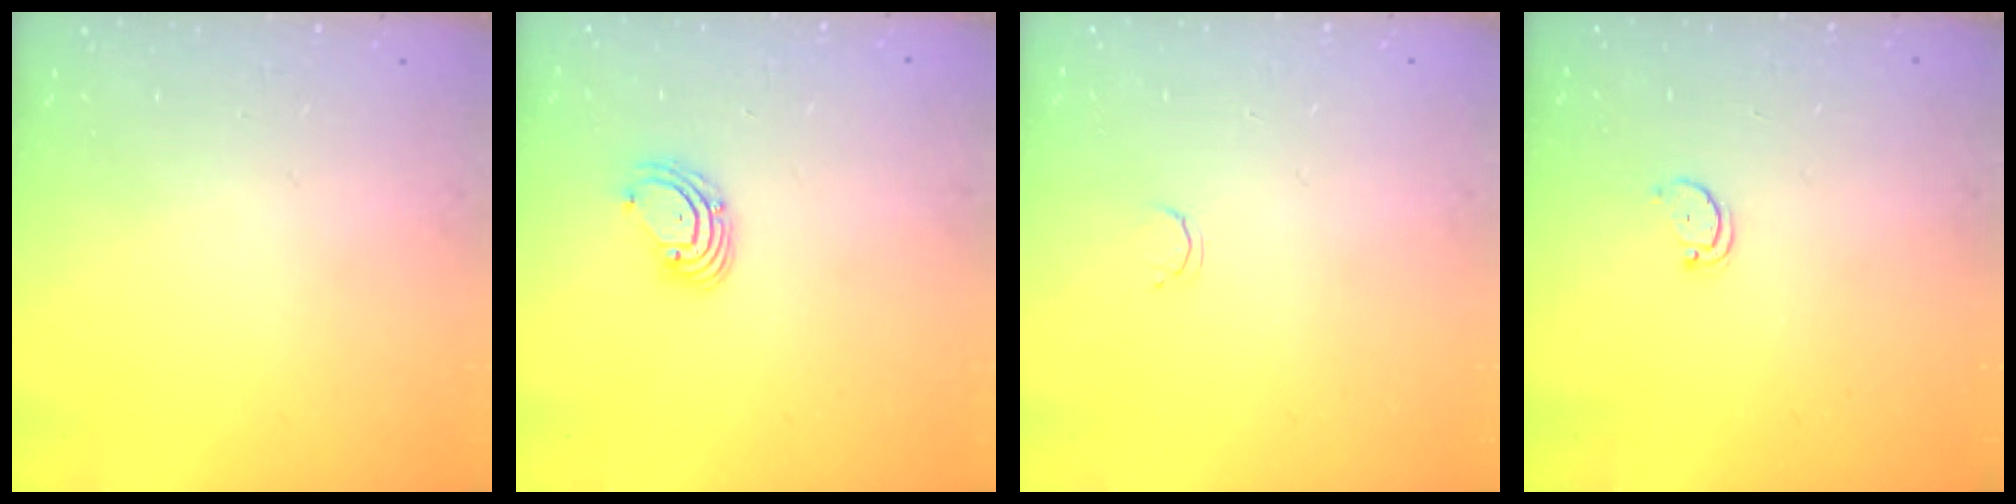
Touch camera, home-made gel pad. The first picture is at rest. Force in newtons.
{"total": 3.7, "press": 3.7, "slide": 0.4}
{"total": 2.1, "press": 2.1, "slide": 0.4}
{"total": 2.5, "press": 2.4, "slide": 0.4}